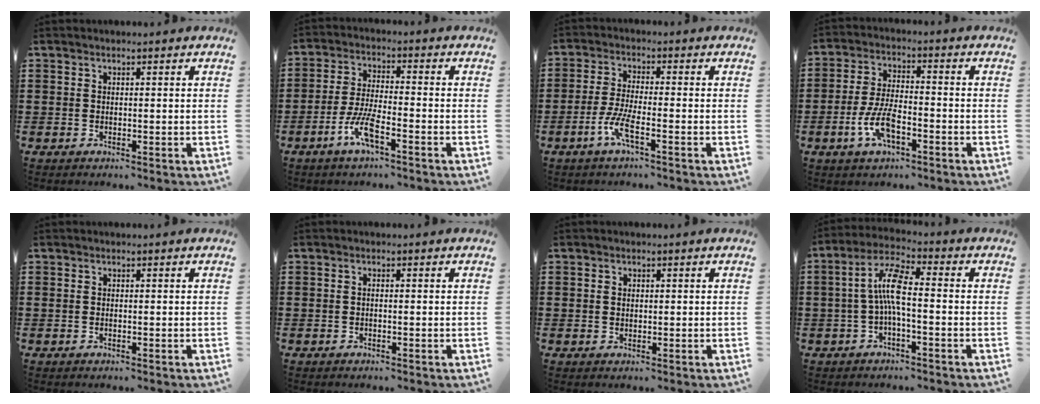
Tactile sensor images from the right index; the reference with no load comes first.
{"total": 6.5, "force": [-3.6, 1.3, 5.3], "torque": [-0.126, -0.011, -0.072]}
{"total": 5.2, "force": [-2.8, 0.8, 4.3], "torque": [-0.105, -0.013, -0.060]}
{"total": 7.0, "force": [-2.9, 2.9, 5.7], "torque": [-0.127, -0.002, -0.057]}
{"total": 0.0}
{"total": 0.6, "force": [-0.3, 0.1, 0.5], "torque": [-0.010, -0.003, -0.005]}
{"total": 0.8, "force": [0.2, 0.7, 0.4], "torque": [-0.009, 0.004, 0.004]}
{"total": 7.5, "force": [-0.6, 1.9, 7.2], "torque": [-0.153, 0.000, -0.017]}